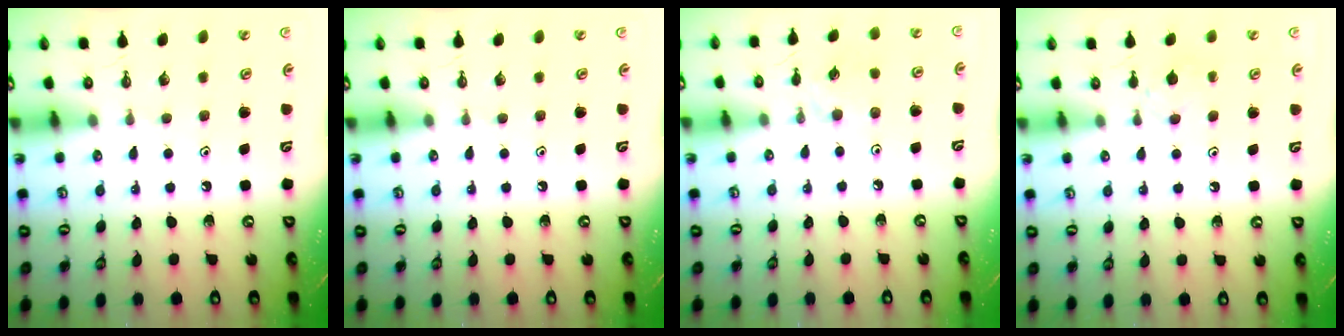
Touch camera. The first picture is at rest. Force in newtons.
{"total": 0.0}
{"total": 2.0, "press": 1.9, "slide": 0.4}
{"total": 2.9, "press": 2.8, "slide": 0.6}